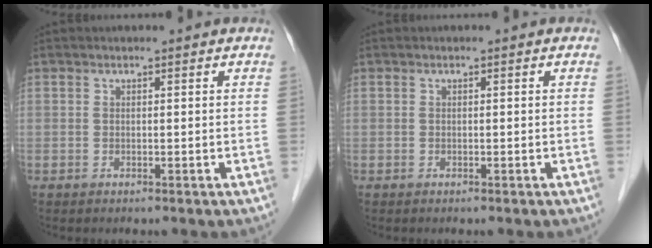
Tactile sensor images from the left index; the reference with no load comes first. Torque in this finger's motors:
{"motor_torque": [0.00, 0.00, 0.00, 0.00]}